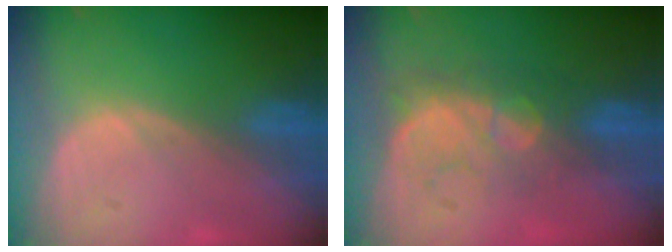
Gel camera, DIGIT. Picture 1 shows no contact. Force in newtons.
{"total": 7.8, "press": 7.2, "slide": 3.1}